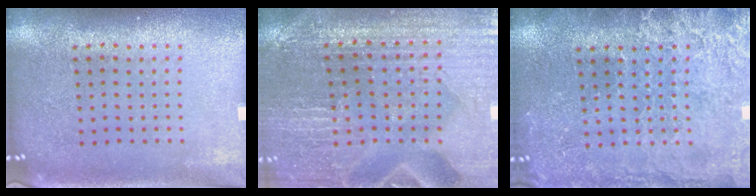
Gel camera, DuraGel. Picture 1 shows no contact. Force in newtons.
{"total": 2.2, "press": 2.1, "slide": 0.2}
{"total": 3.3, "press": 3.2, "slide": 0.9}